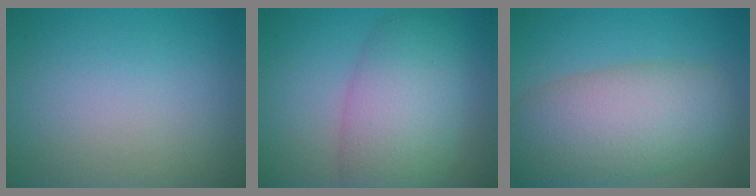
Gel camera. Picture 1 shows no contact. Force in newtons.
{"total": 7.8, "press": 7.8, "slide": 0.2}
{"total": 9.4, "press": 9.4, "slide": 0.6}